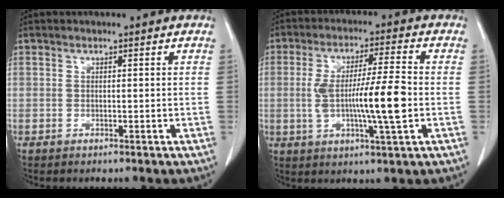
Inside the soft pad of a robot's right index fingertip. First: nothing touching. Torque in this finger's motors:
{"motor_torque": [1.33, 0.19, 0.49, 0.18]}